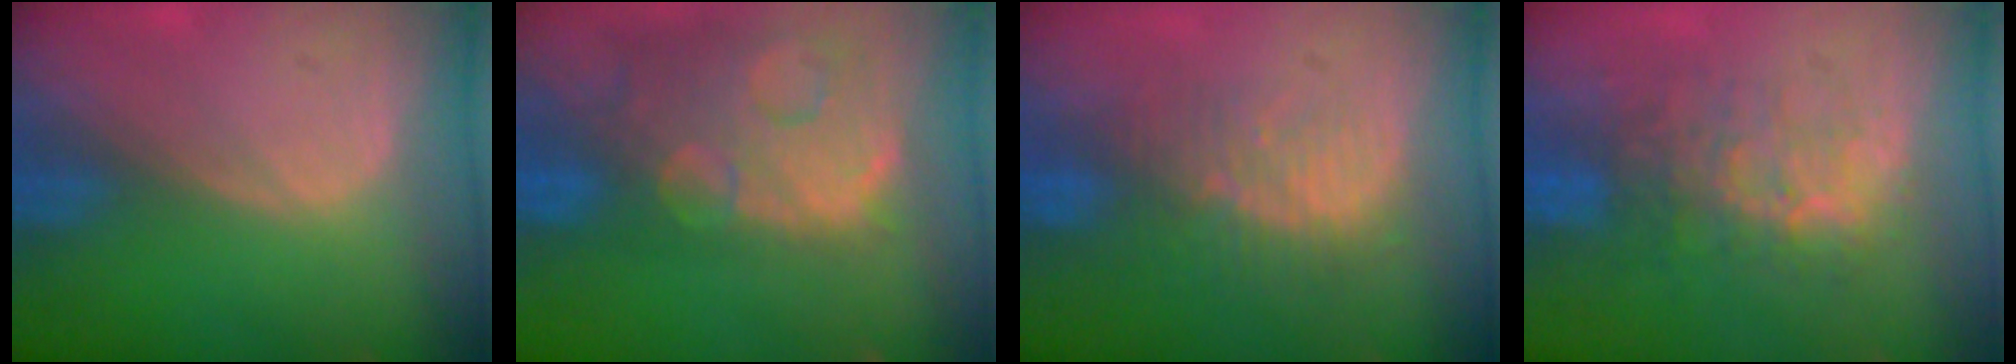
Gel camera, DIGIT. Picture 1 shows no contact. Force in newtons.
{"total": 14.5, "press": 11.7, "slide": 8.5}
{"total": 8.5, "press": 7.8, "slide": 3.5}
{"total": 8.7, "press": 8.1, "slide": 3.1}